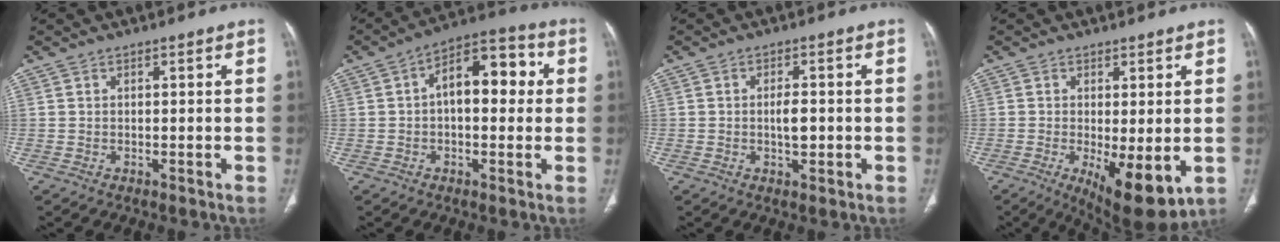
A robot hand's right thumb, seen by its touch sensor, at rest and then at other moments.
{"total": 12.1, "force": [1.4, 6.5, 10.1], "torque": [-0.119, 0.034, 0.011]}
{"total": 3.4, "force": [-0.4, 1.7, 3.0], "torque": [-0.046, 0.001, -0.006]}
{"total": 11.3, "force": [-2.8, 4.1, 10.1], "torque": [-0.148, -0.026, -0.029]}